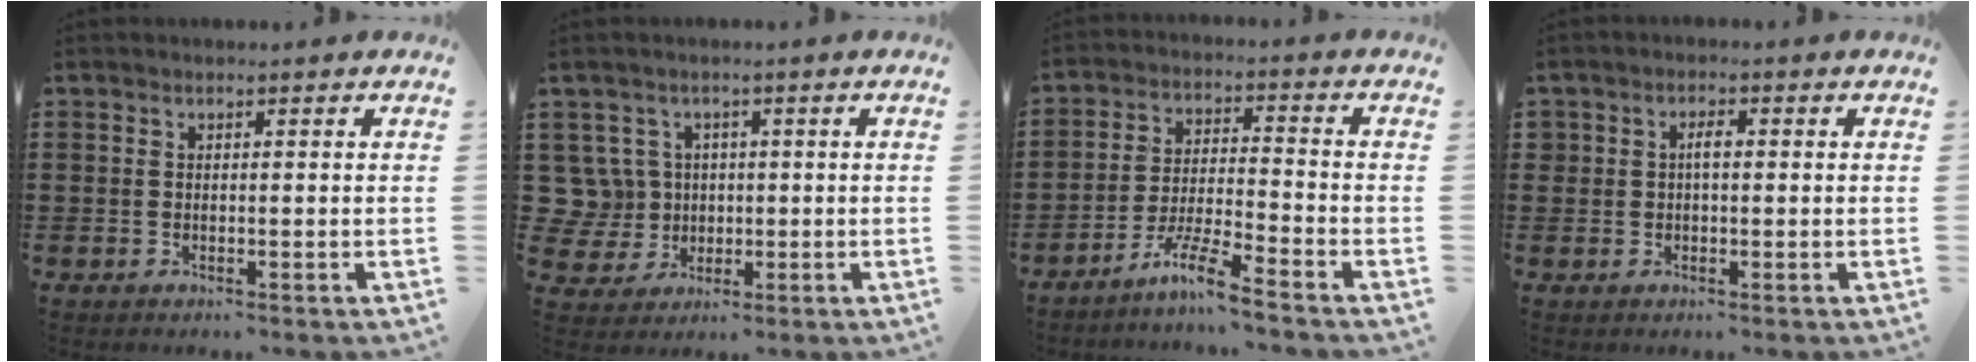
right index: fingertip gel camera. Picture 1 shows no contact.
{"total": 6.3, "force": [0.9, 6.1, 1.5], "torque": [-0.078, 0.010, 0.016]}
{"total": 7.1, "force": [-5.9, -0.1, 4.0], "torque": [-0.094, -0.011, -0.117]}
{"total": 1.9, "force": [0.2, 1.2, 1.5], "torque": [-0.030, 0.006, 0.003]}